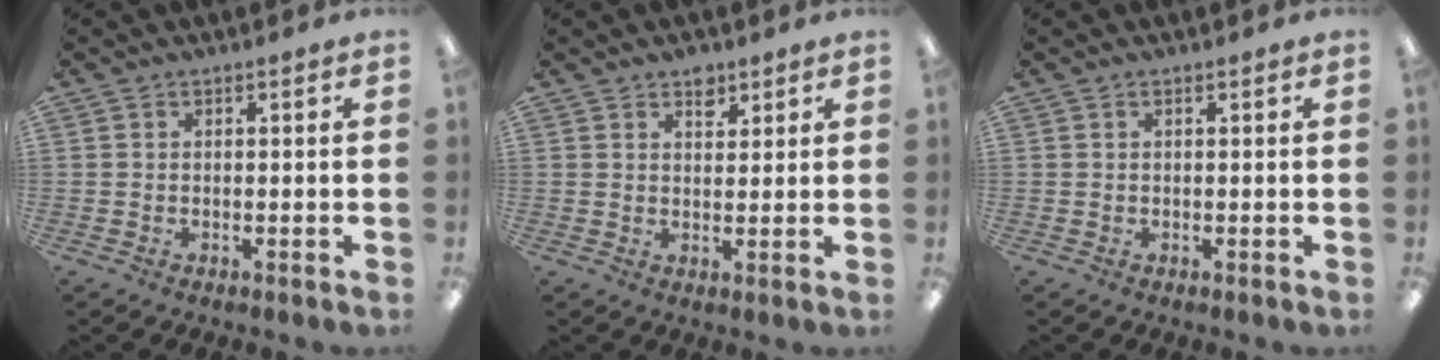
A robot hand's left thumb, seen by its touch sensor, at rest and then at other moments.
{"total": 3.7, "force": [2.6, 2.2, 1.4], "torque": [0.000, -0.013, 0.042]}
{"total": 0.0}